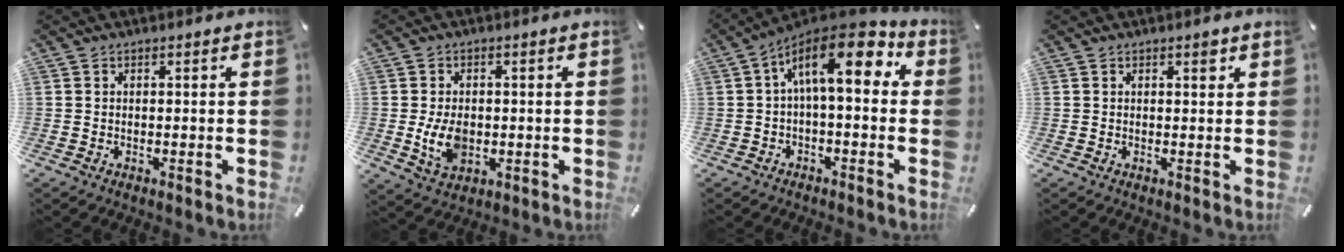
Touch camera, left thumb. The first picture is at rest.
{"total": 7.3, "force": [-0.8, 5.1, 5.2], "torque": [-0.116, -0.005, -0.015]}
{"total": 14.2, "force": [4.5, 6.2, 11.9], "torque": [-0.200, -0.024, 0.070]}
{"total": 1.5, "force": [0.8, 0.7, 1.0], "torque": [-0.014, -0.001, 0.013]}